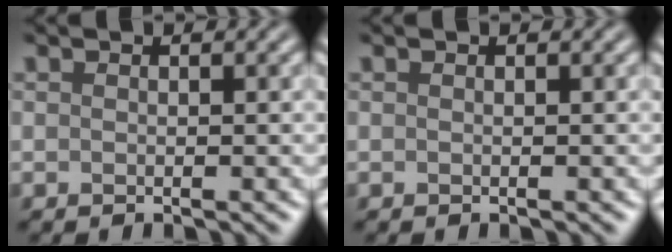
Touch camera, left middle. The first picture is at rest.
{"total": 0.0}